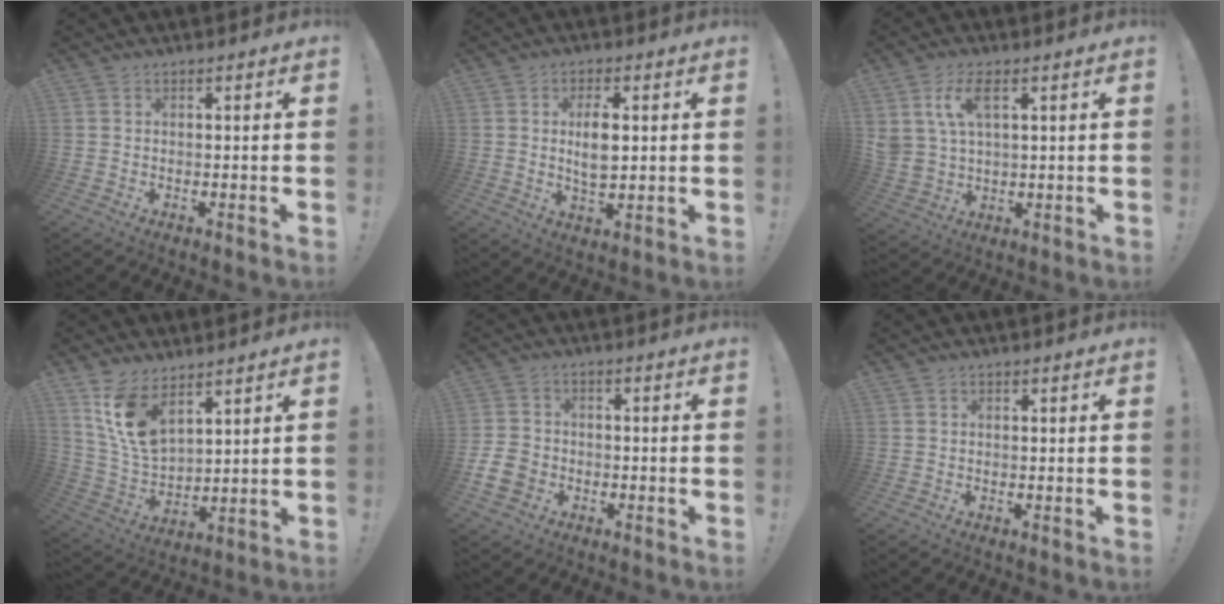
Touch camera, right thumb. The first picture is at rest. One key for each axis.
{"total": 7.2, "fx": 1.2, "fy": 3.8, "fz": 6.0, "tx": -0.100, "ty": -0.007, "tz": 0.013}
{"total": 9.0, "fx": 4.0, "fy": 4.9, "fz": 6.4, "tx": -0.132, "ty": -0.004, "tz": 0.075}
{"total": 12.5, "fx": 8.3, "fy": 5.9, "fz": 7.2, "tx": -0.154, "ty": -0.050, "tz": 0.159}
{"total": 8.0, "fx": -3.4, "fy": 6.2, "fz": 3.7, "tx": -0.083, "ty": 0.022, "tz": -0.062}
{"total": 0.0}